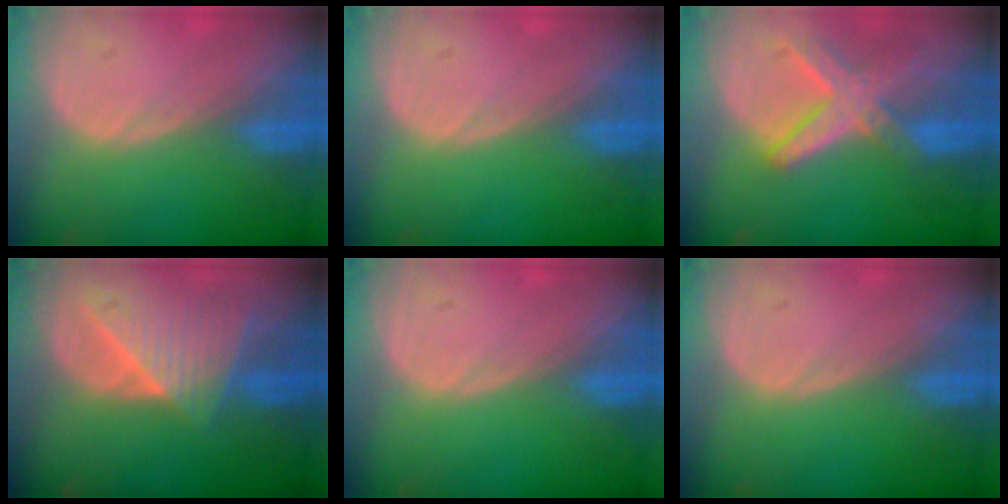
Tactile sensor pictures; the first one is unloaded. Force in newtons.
{"total": 0.0}
{"total": 8.2, "press": 7.1, "slide": 4.1}
{"total": 8.0, "press": 7.3, "slide": 3.2}
{"total": 0.0}
{"total": 0.0}